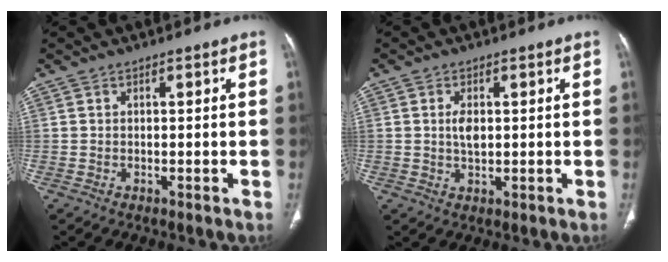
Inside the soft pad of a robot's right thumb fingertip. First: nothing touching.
{"total": 3.0, "force": [0.4, 1.7, 2.4], "torque": [-0.042, -0.002, 0.007]}